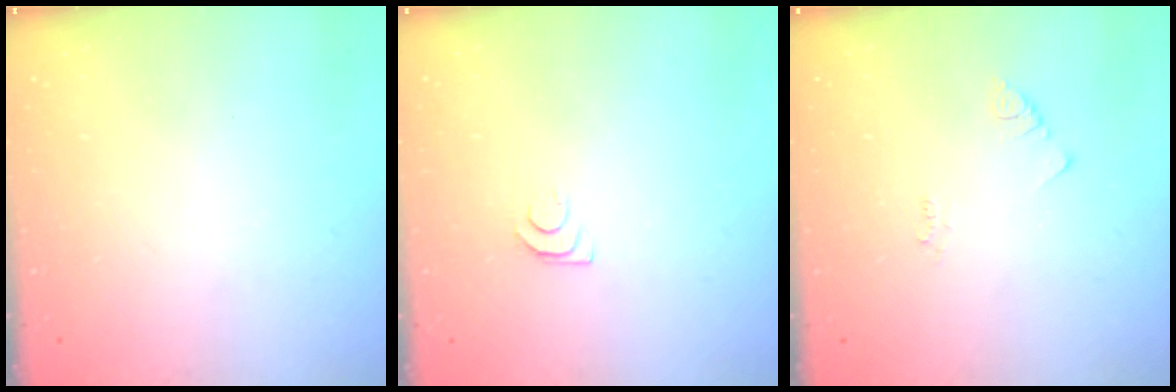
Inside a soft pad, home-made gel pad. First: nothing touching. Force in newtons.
{"total": 4.1, "press": 4.1, "slide": 0.5}
{"total": 2.2, "press": 2.1, "slide": 0.4}